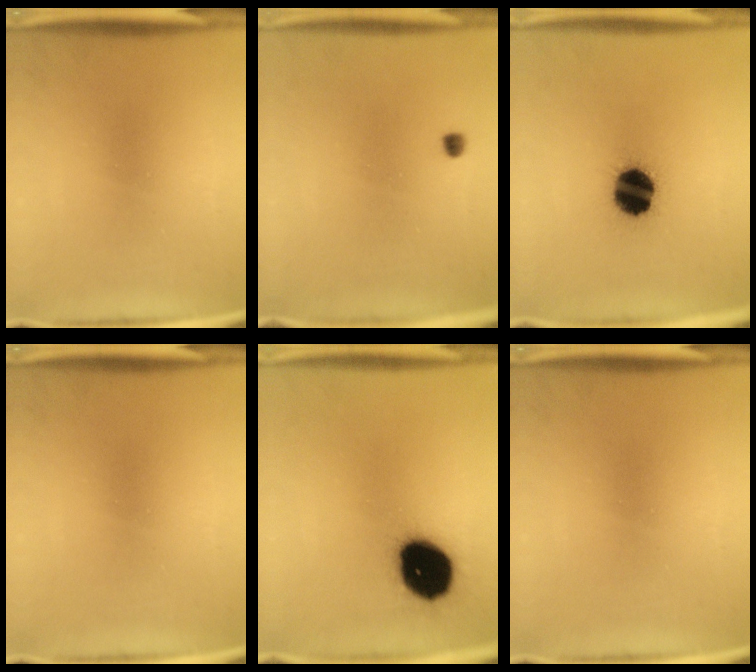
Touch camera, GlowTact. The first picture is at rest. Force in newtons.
{"total": 1.0}
{"total": 14.6}
{"total": 0.0}
{"total": 19.1}
{"total": 0.0}